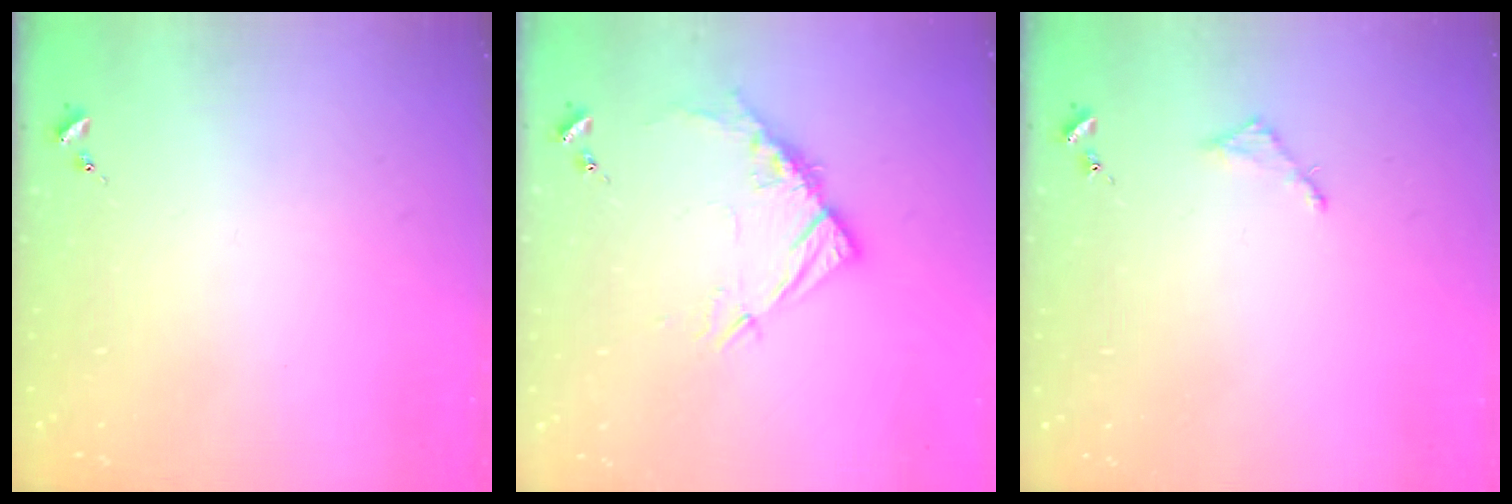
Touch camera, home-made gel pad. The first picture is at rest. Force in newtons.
{"total": 10.7, "press": 10.7, "slide": 0.9}
{"total": 2.8, "press": 2.7, "slide": 0.3}